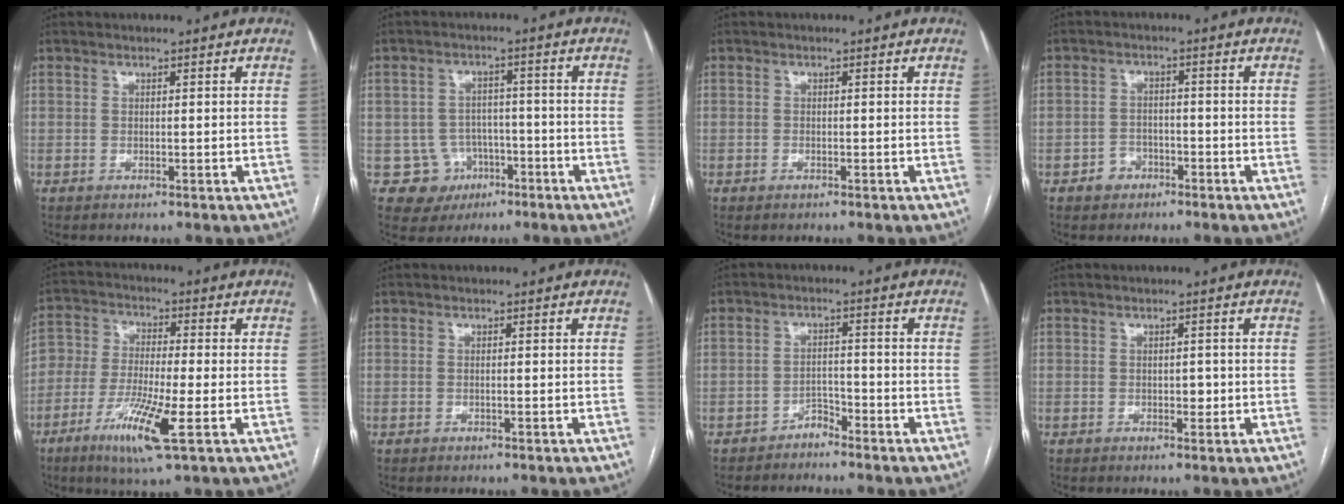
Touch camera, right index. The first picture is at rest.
{"total": 6.2, "force": [-2.4, 5.7, 0.4], "torque": [0.002, 0.014, -0.031]}
{"total": 0.6, "force": [-0.4, 0.2, 0.3], "torque": [-0.007, -0.001, -0.006]}
{"total": 3.1, "force": [-1.9, 2.3, 0.8], "torque": [-0.009, 0.010, -0.031]}
{"total": 10.7, "force": [-4.7, 1.6, 9.4], "torque": [-0.188, -0.012, -0.087]}
{"total": 0.0}
{"total": 2.3, "force": [-2.1, 0.8, 0.4], "torque": [-0.001, 0.003, -0.038]}
{"total": 1.4, "force": [-0.2, 0.9, 1.0], "torque": [-0.012, 0.001, -0.001]}